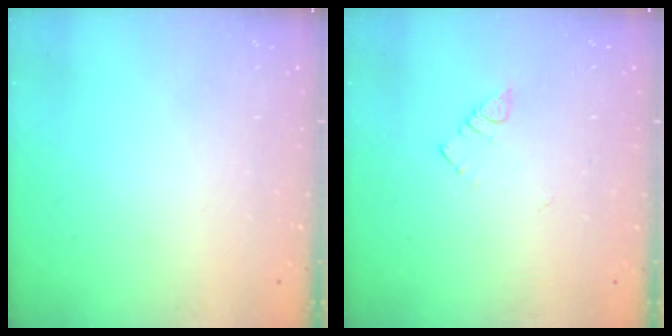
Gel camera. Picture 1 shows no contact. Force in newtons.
{"total": 3.0, "press": 2.9, "slide": 0.4}